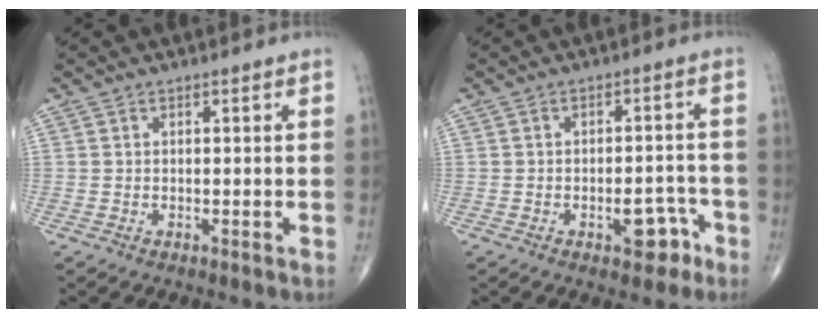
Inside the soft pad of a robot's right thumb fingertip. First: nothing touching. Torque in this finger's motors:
{"motor_torque": [3.15, 1.85, 1.18, -0.68, 0.43]}